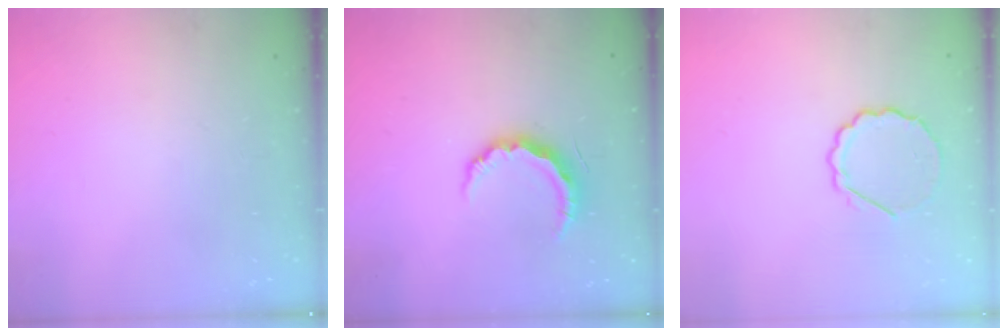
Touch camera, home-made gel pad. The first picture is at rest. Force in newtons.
{"total": 8.5, "press": 8.4, "slide": 0.9}
{"total": 7.1, "press": 6.9, "slide": 1.6}